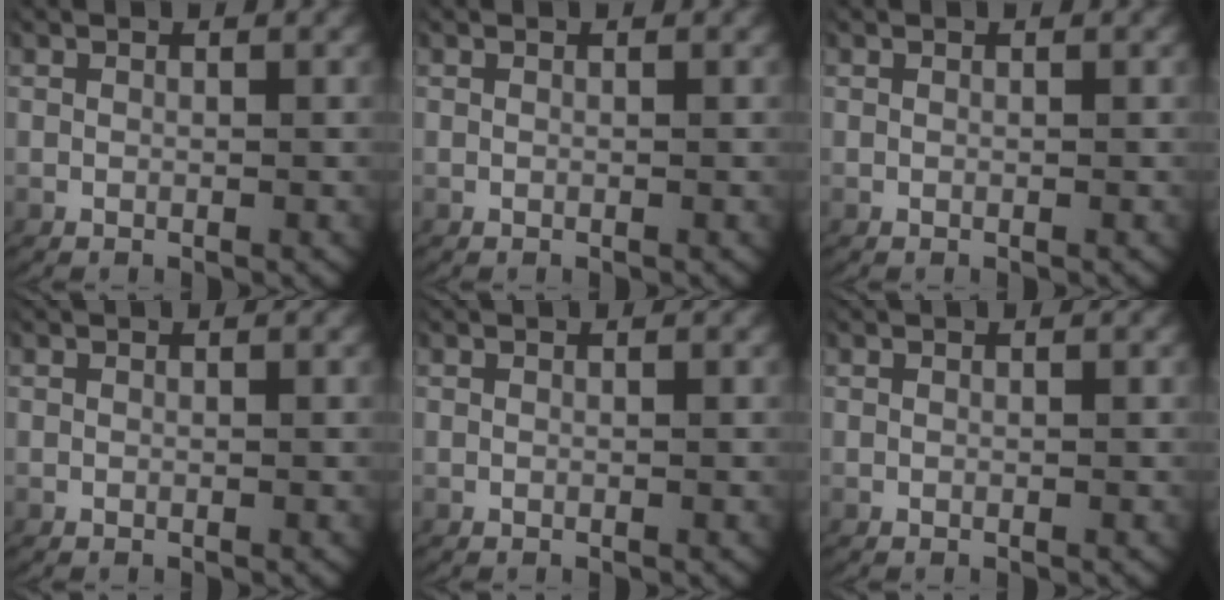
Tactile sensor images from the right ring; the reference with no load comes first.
{"total": 0.0}
{"total": 0.0}
{"total": 0.0}
{"total": 0.0}
{"total": 0.0}